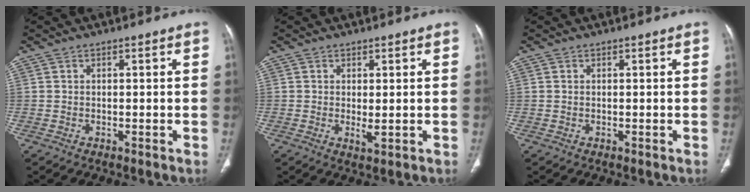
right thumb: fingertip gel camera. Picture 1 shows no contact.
{"total": 2.0, "force": [0.0, 0.8, 1.8], "torque": [-0.035, -0.008, 0.005]}
{"total": 0.0}